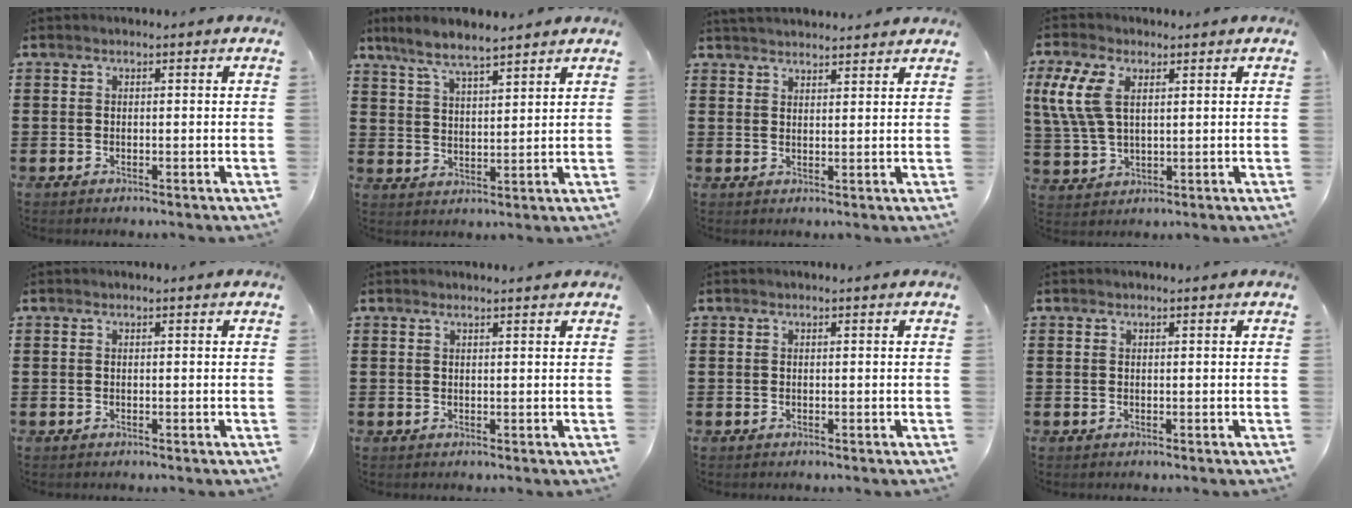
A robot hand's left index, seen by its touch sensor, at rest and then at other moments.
{"total": 5.6, "force": [4.9, 0.7, 2.6], "torque": [-0.068, -0.012, 0.086]}
{"total": 2.4, "force": [2.4, 0.0, -0.1], "torque": [-0.006, -0.005, 0.046]}
{"total": 7.8, "force": [2.8, 4.2, 5.9], "torque": [-0.154, 0.003, 0.044]}
{"total": 0.0}
{"total": 0.9, "force": [0.8, 0.0, 0.4], "torque": [-0.010, -0.002, 0.016]}
{"total": 0.0}
{"total": 0.0}